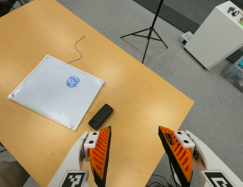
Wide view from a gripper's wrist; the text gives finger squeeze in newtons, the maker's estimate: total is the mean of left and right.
{"total": 0.0}